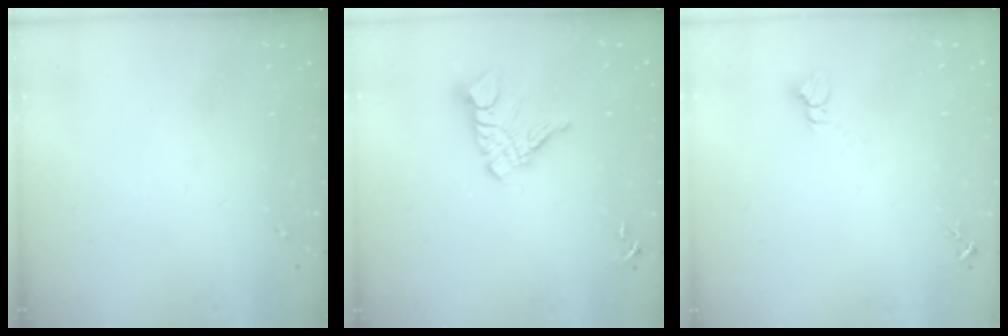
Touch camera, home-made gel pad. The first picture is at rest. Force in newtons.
{"total": 12.1, "press": 12.0, "slide": 1.1}
{"total": 2.8, "press": 2.8, "slide": 0.1}